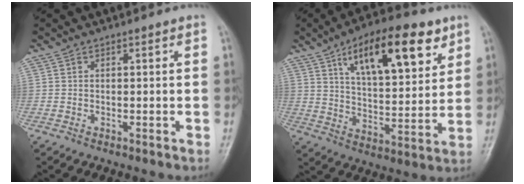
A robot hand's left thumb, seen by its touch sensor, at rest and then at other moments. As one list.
[{"total": 19.0, "force": [9.7, 7.9, 14.4], "torque": [-0.186, -0.032, 0.158]}]